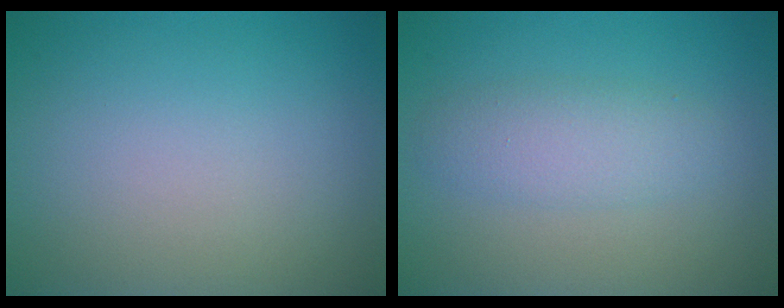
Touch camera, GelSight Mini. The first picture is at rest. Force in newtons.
{"total": 2.9, "press": 2.9, "slide": 0.1}